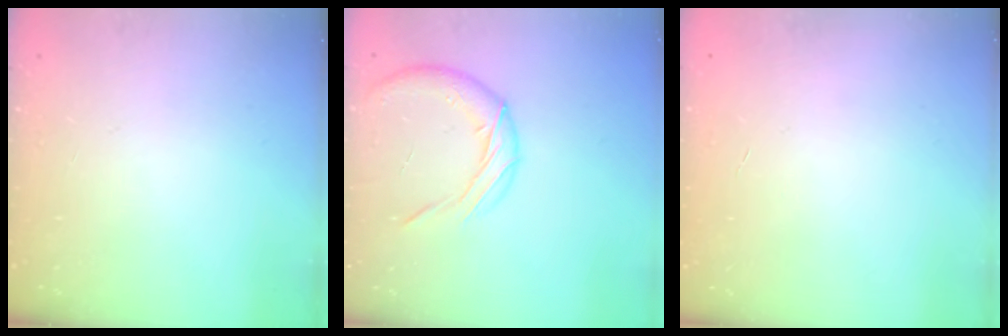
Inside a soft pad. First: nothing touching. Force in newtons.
{"total": 10.4, "press": 10.4, "slide": 0.3}
{"total": 0.0}